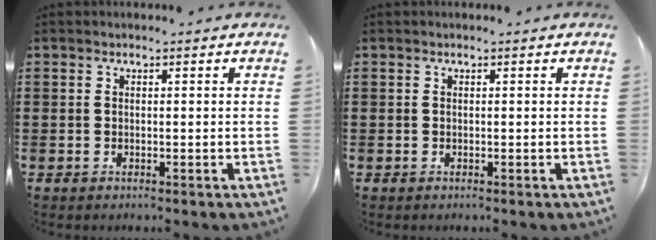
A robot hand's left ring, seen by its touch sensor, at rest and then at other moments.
{"total": 0.0}